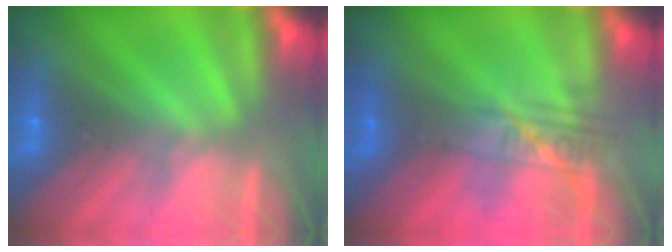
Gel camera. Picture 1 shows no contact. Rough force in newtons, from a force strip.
{"total": 2.2}